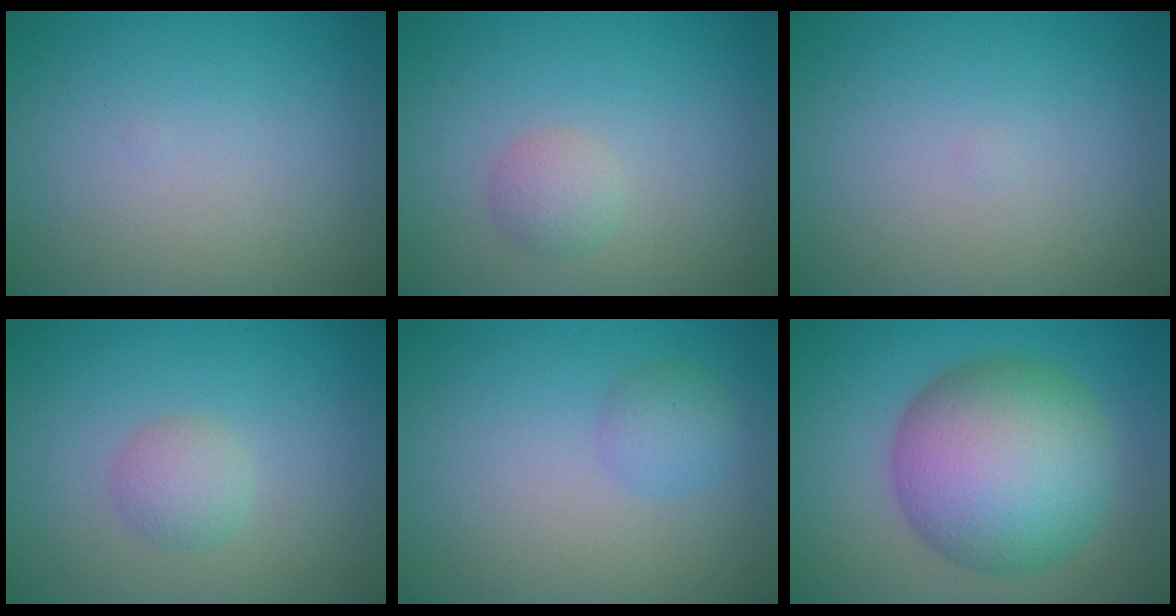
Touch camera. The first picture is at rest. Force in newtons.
{"total": 1.7, "press": 1.7, "slide": 0.0}
{"total": 0.0}
{"total": 2.0, "press": 2.0, "slide": 0.0}
{"total": 1.9, "press": 1.9, "slide": 0.1}
{"total": 12.2, "press": 12.1, "slide": 0.2}